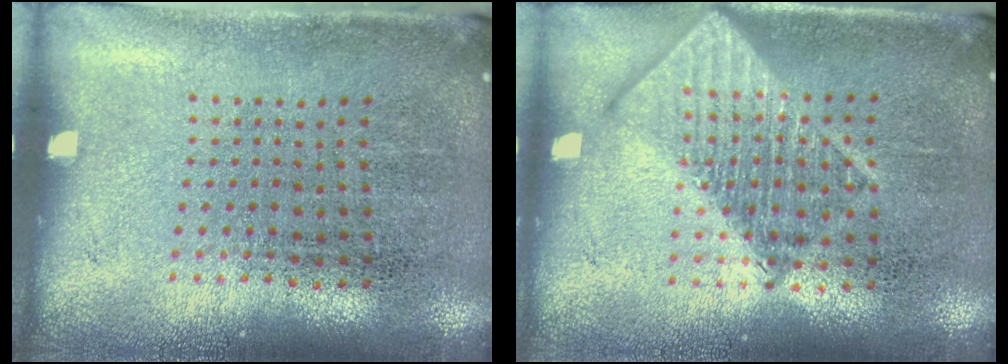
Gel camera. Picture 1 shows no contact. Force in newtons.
{"total": 2.0, "press": 1.9, "slide": 0.2}